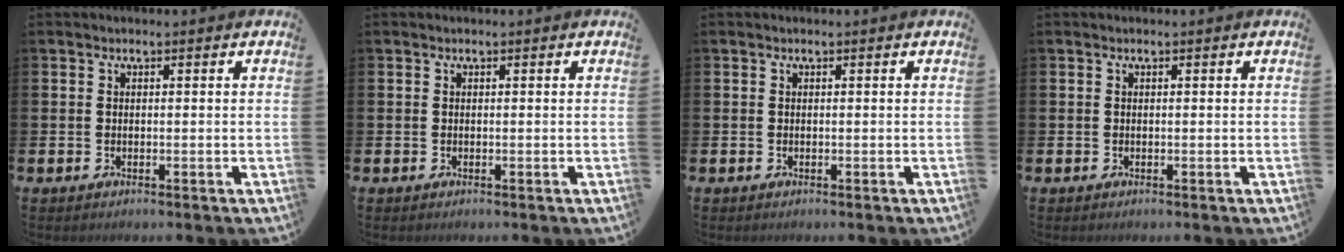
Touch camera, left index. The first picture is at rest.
{"total": 0.0}
{"total": 0.0}
{"total": 0.0}